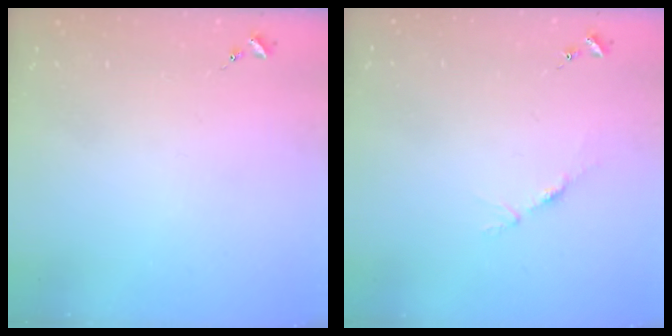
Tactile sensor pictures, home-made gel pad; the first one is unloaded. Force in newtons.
{"total": 4.0, "press": 3.9, "slide": 0.5}